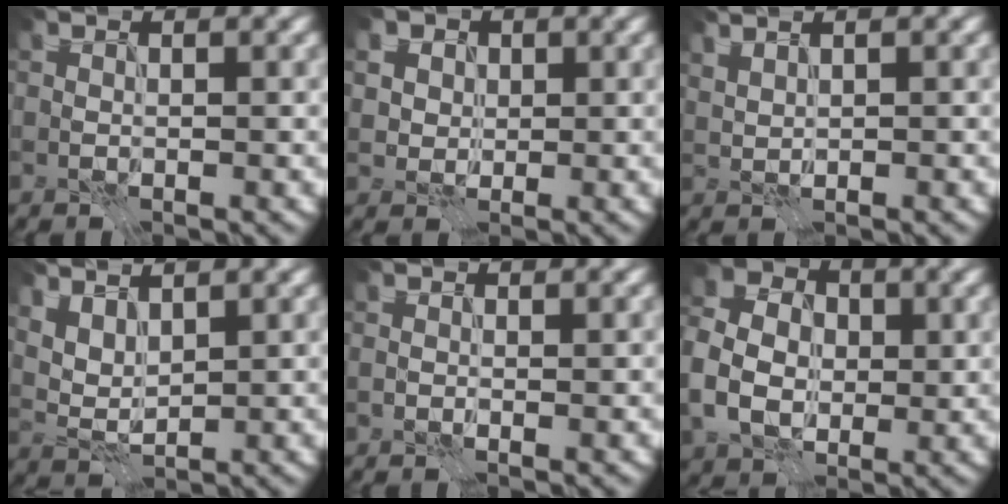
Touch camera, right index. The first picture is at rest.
{"total": 4.0, "force": [2.1, 3.0, 1.4], "torque": [-0.043, 0.002, 0.045]}
{"total": 2.0, "force": [1.5, 0.6, 1.1], "torque": [-0.014, 0.002, 0.021]}
{"total": 2.7, "force": [1.8, 1.3, 1.5], "torque": [-0.037, -0.002, 0.043]}
{"total": 0.0}
{"total": 7.4, "force": [-0.5, 6.1, 4.2], "torque": [-0.090, 0.001, -0.010]}